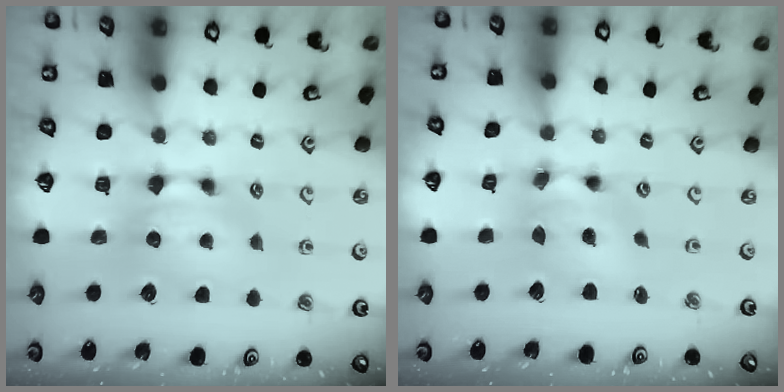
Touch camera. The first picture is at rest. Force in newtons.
{"total": 3.9, "press": 3.5, "slide": 1.7}